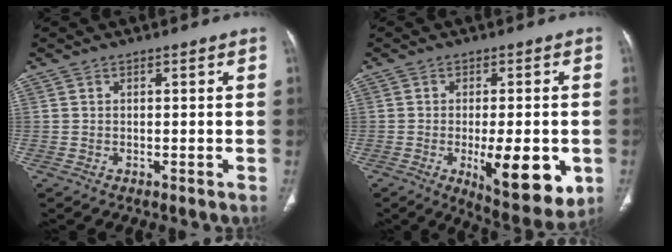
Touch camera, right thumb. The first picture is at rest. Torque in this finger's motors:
{"motor_torque": [1.86, 1.51, -0.01, 0.01, 0.40]}